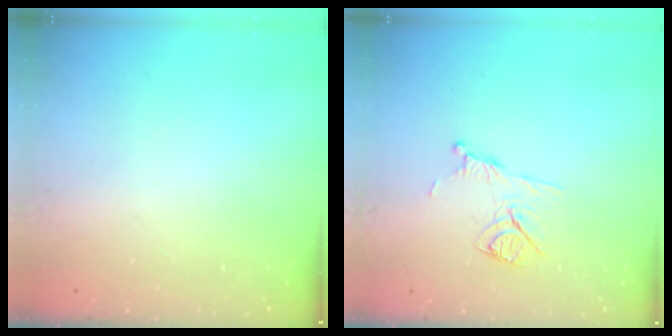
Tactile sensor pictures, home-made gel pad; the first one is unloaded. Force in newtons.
{"total": 9.2, "press": 9.2, "slide": 0.2}